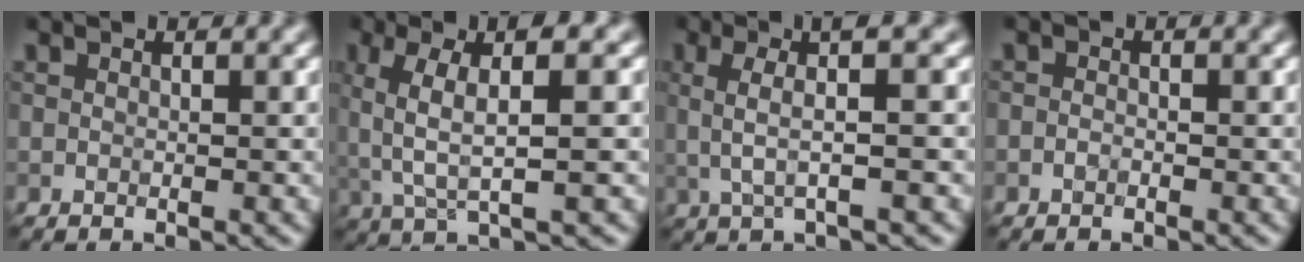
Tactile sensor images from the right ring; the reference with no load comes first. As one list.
[{"total": 5.4, "force": [0.7, 1.5, 5.2], "torque": [-0.108, 0.004, 0.012]}, {"total": 4.1, "force": [0.7, 0.7, 3.9], "torque": [-0.071, 0.008, 0.013]}, {"total": 0.6, "force": [-0.4, 0.4, 0.3], "torque": [-0.004, -0.001, -0.009]}]